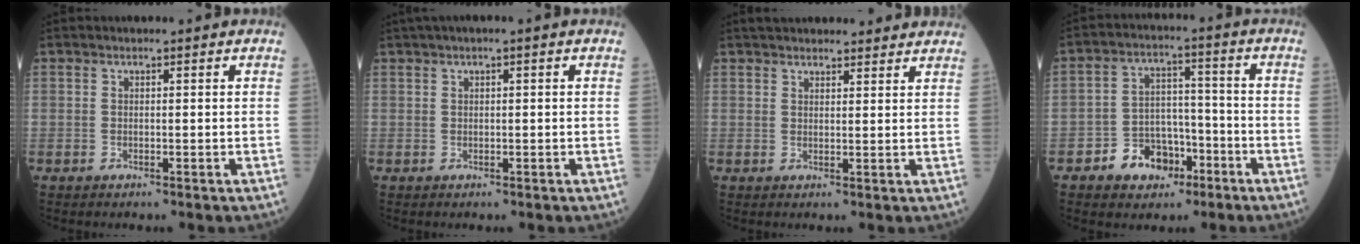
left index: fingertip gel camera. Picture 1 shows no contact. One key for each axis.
{"total": 1.1, "fx": 0.3, "fy": 0.0, "fz": 1.1, "tx": -0.026, "ty": 0.013, "tz": 0.005}
{"total": 11.6, "fx": 10.5, "fy": 2.9, "fz": 3.9, "tx": -0.038, "ty": 0.030, "tz": 0.132}
{"total": 7.8, "fx": -4.5, "fy": 5.5, "fz": 3.3, "tx": -0.061, "ty": 0.019, "tz": -0.070}